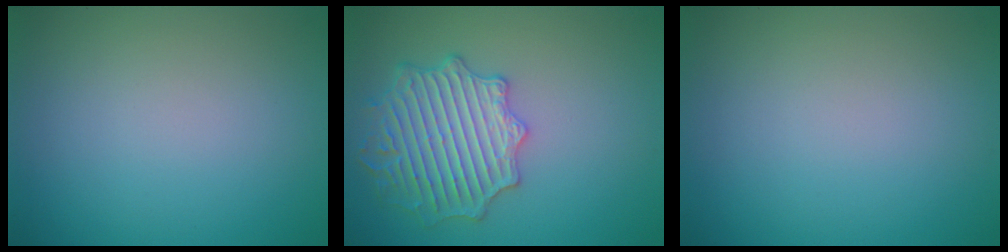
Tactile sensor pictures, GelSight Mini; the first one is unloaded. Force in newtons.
{"total": 5.0, "press": 4.8, "slide": 1.4}
{"total": 0.0}